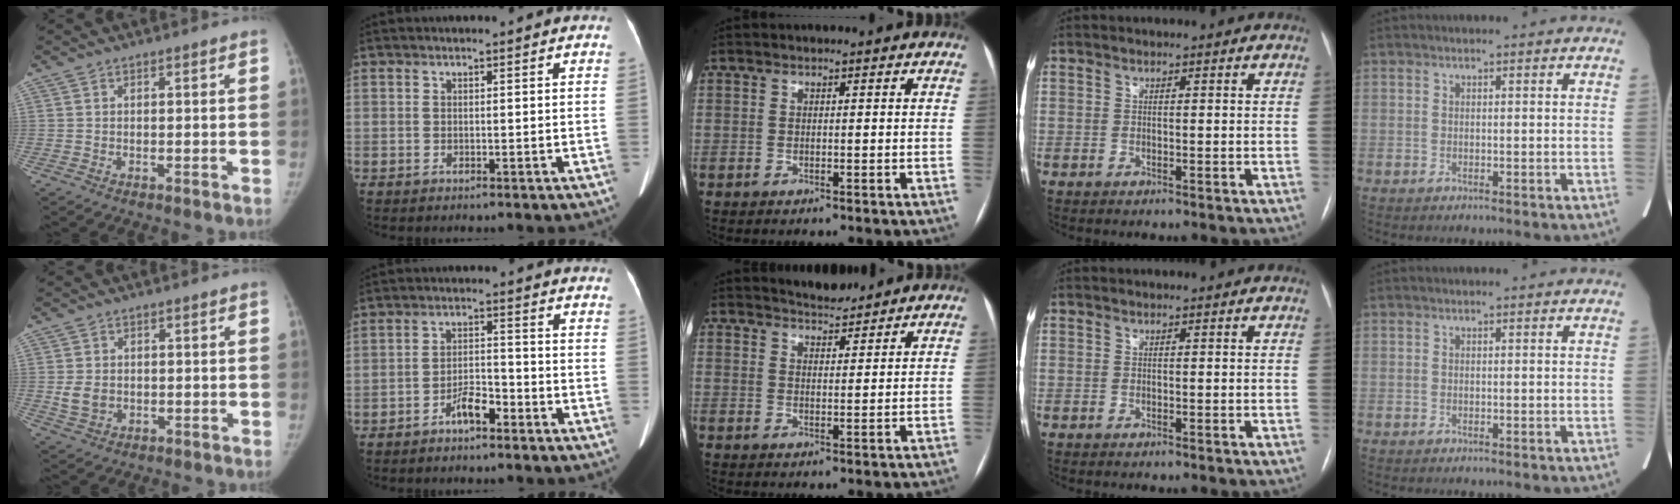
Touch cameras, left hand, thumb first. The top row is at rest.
{"thumb": {"total": 4.2, "force": [-0.3, 3.4, 2.4], "torque": [-0.038, -0.003, 0.002]}, "index": {"total": 4.1, "force": [-3.1, 1.1, 2.5], "torque": [-0.048, 0.006, -0.053]}, "middle": {"total": 3.8, "force": [3.7, 0.5, 0.3], "torque": [-0.009, 0.003, 0.060]}}